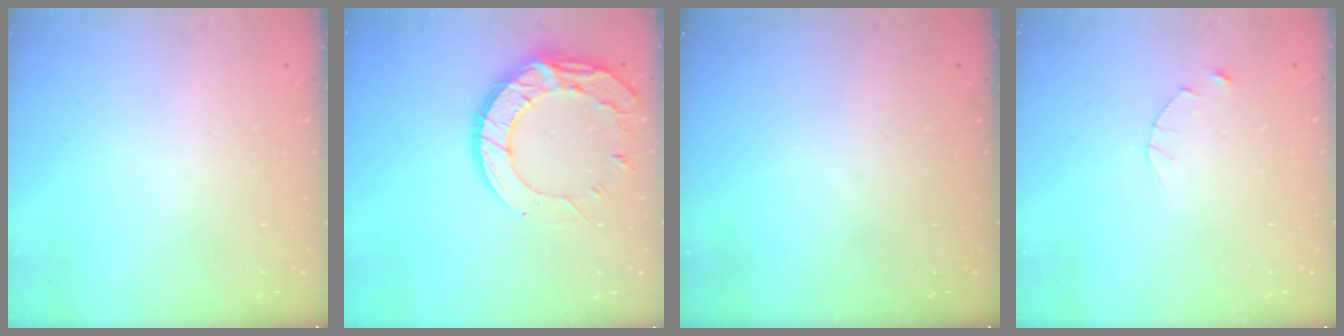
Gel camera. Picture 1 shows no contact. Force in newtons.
{"total": 14.4, "press": 14.3, "slide": 1.2}
{"total": 0.0}
{"total": 2.5, "press": 2.4, "slide": 0.3}